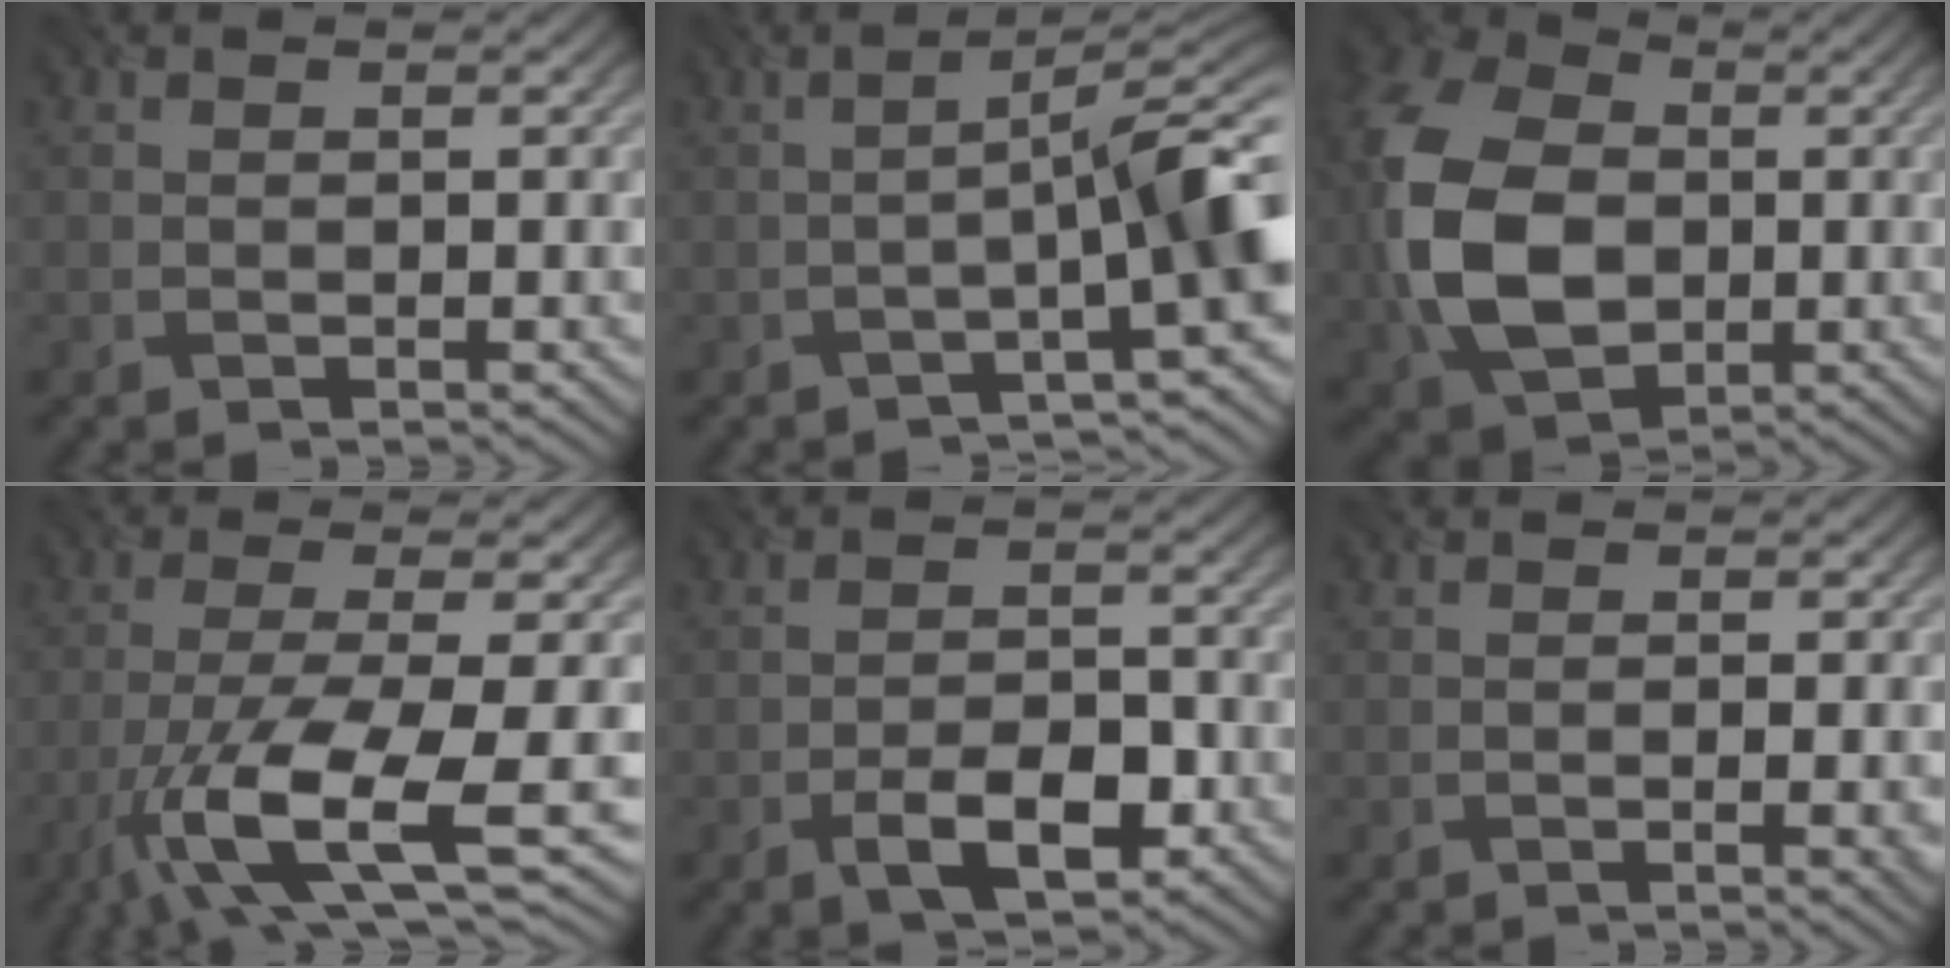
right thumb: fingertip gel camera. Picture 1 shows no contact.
{"total": 8.0, "force": [-2.2, 1.0, 7.6], "torque": [-0.108, 0.016, -0.041]}
{"total": 15.4, "force": [-0.8, 11.0, 10.8], "torque": [-0.287, -0.003, -0.022]}
{"total": 11.6, "force": [-4.7, 2.6, 10.3], "torque": [-0.186, -0.017, -0.085]}
{"total": 5.6, "force": [-2.6, 2.5, 4.2], "torque": [-0.073, 0.000, -0.047]}
{"total": 1.9, "force": [-0.3, 0.3, 1.8], "torque": [-0.028, 0.000, -0.004]}